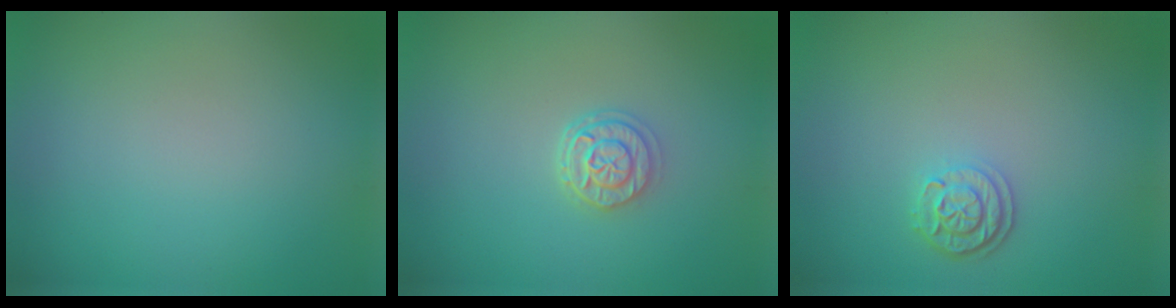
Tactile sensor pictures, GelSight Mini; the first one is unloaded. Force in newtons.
{"total": 2.6, "press": 2.2, "slide": 1.5}
{"total": 2.4, "press": 2.1, "slide": 1.2}